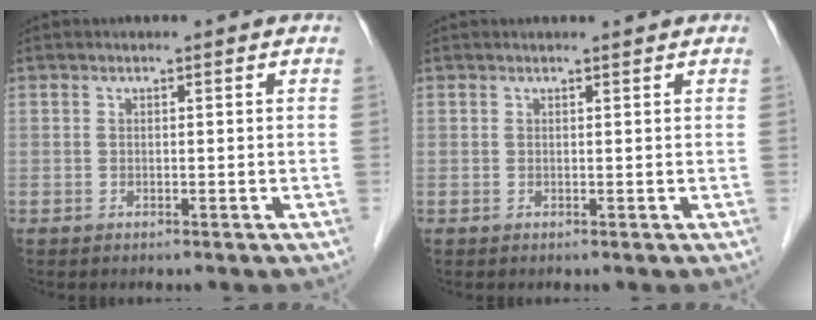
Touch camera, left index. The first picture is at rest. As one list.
[{"total": 1.2, "force": [1.2, -0.1, 0.3], "torque": [-0.006, 0.006, 0.018]}]